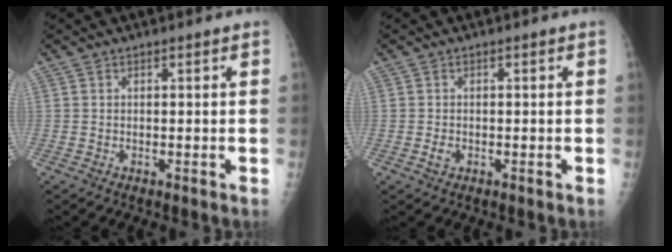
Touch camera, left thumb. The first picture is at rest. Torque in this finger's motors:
{"motor_torque": [-0.42, 0.34, 0.22, 0.19, 0.00]}